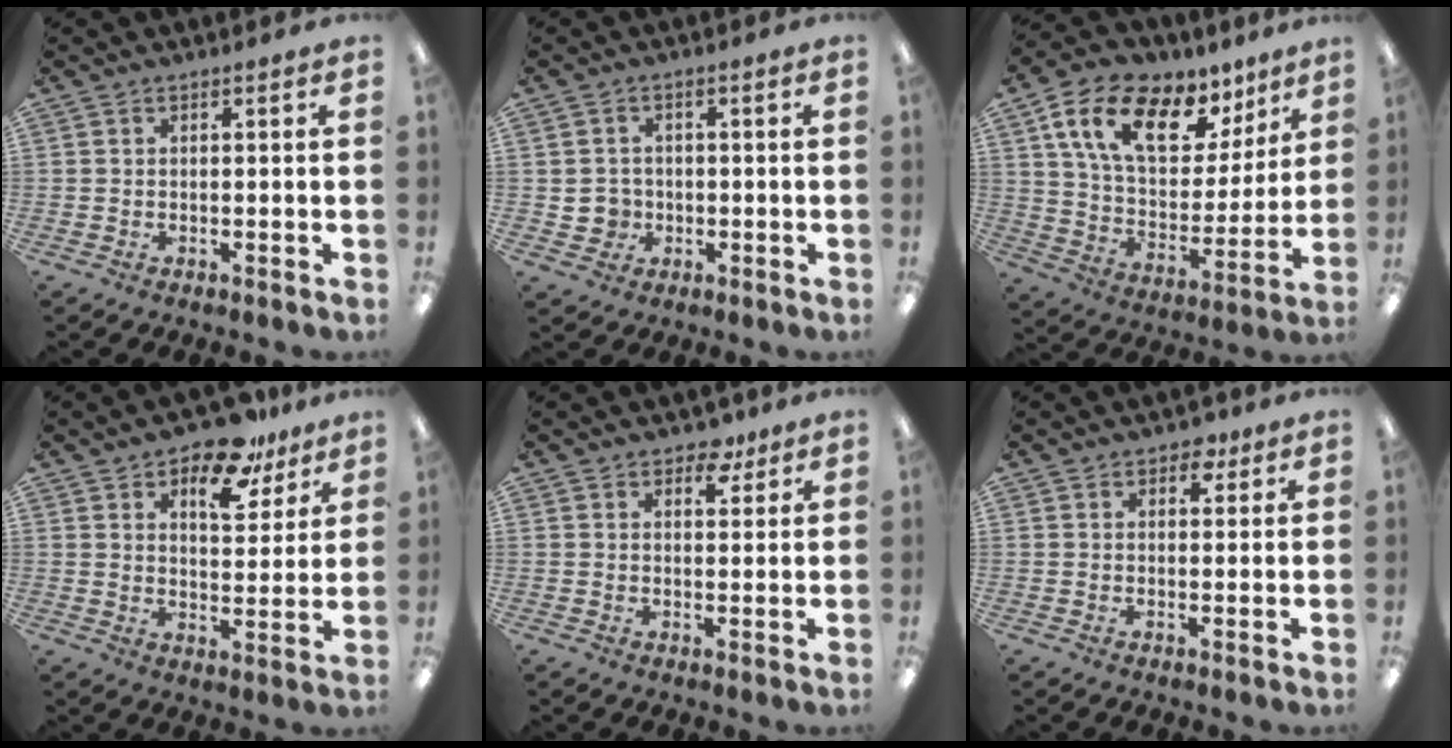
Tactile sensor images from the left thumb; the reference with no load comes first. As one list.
[{"total": 4.2, "force": [-0.7, 4.1, 0.9], "torque": [-0.013, 0.006, -0.012]}, {"total": 19.4, "force": [10.5, 10.4, 12.6], "torque": [-0.222, -0.038, 0.186]}, {"total": 11.8, "force": [8.4, 5.5, 6.0], "torque": [-0.072, -0.048, 0.145]}, {"total": 5.3, "force": [3.6, 3.1, 2.3], "torque": [-0.013, -0.012, 0.060]}, {"total": 3.6, "force": [2.2, 2.4, 1.6], "torque": [-0.004, -0.007, 0.035]}]